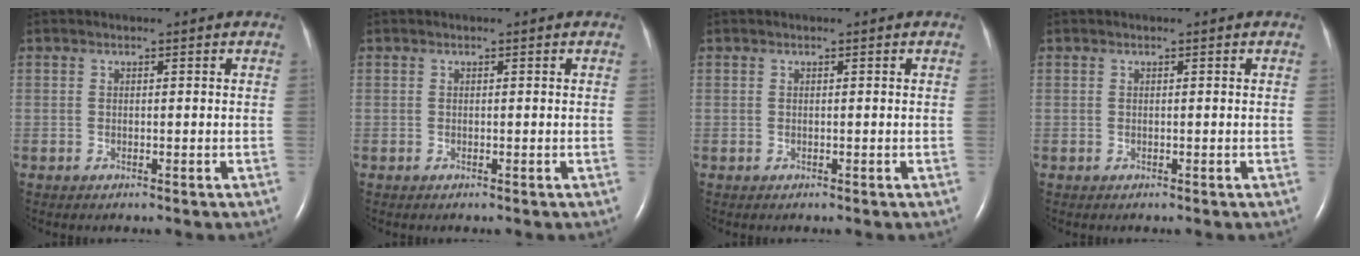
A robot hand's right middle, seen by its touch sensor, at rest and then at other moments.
{"total": 0.0}
{"total": 0.0}
{"total": 0.0}